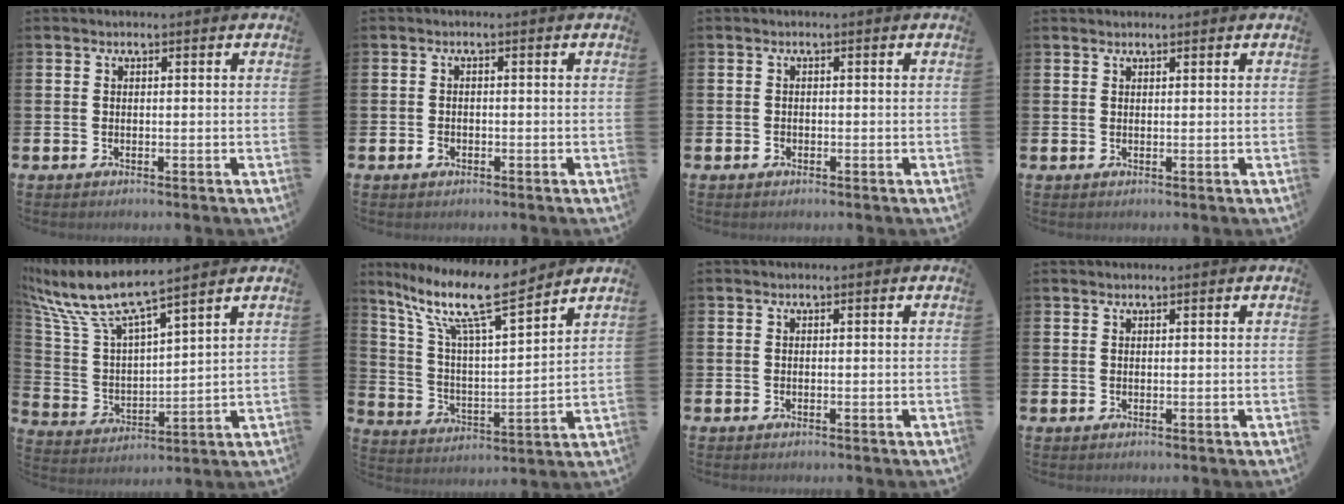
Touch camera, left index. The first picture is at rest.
{"total": 1.2, "force": [-0.6, 0.9, 0.5], "torque": [-0.006, 0.001, -0.014]}
{"total": 0.6, "force": [-0.4, 0.5, 0.1], "torque": [-0.007, 0.006, -0.008]}
{"total": 1.0, "force": [1.0, 0.1, 0.0], "torque": [0.011, -0.003, 0.015]}
{"total": 8.6, "force": [7.6, 1.3, 3.7], "torque": [-0.111, -0.049, 0.129]}
{"total": 11.9, "force": [9.4, 2.3, 6.9], "torque": [-0.154, -0.052, 0.158]}
{"total": 0.0}
{"total": 0.8, "force": [0.8, 0.0, 0.1], "torque": [0.003, -0.001, 0.013]}